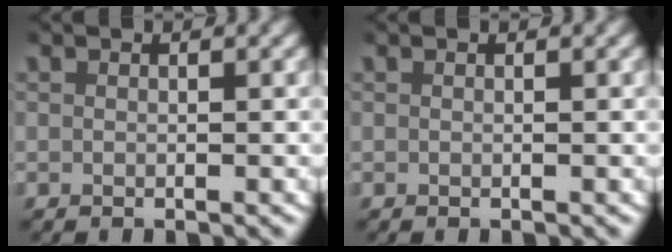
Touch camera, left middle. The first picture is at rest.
{"total": 0.0}